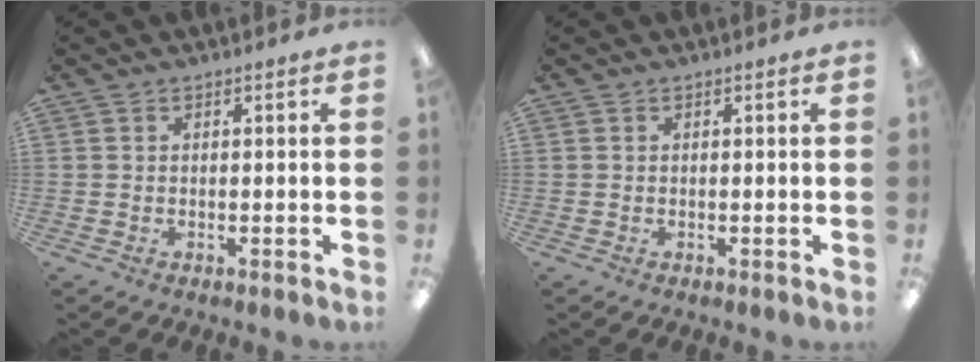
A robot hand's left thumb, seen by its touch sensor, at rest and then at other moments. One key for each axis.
{"total": 0.0}